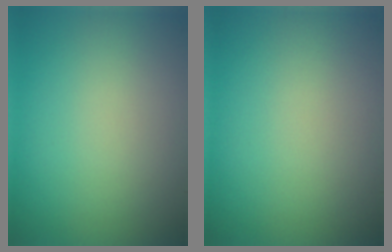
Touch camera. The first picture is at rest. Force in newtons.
{"total": 0.0}